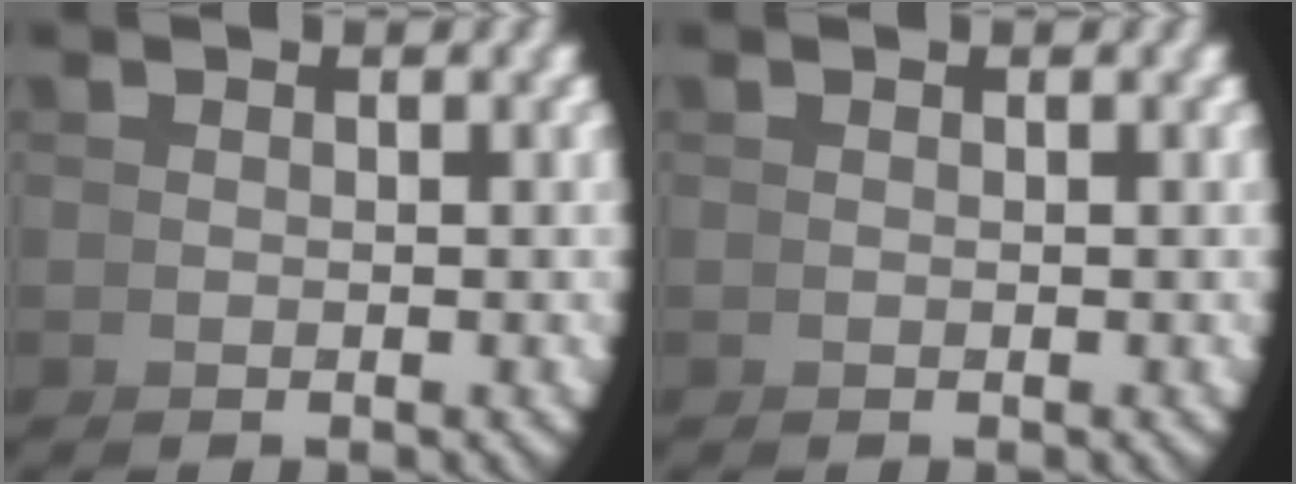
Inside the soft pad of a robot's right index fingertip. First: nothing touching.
{"total": 0.0}